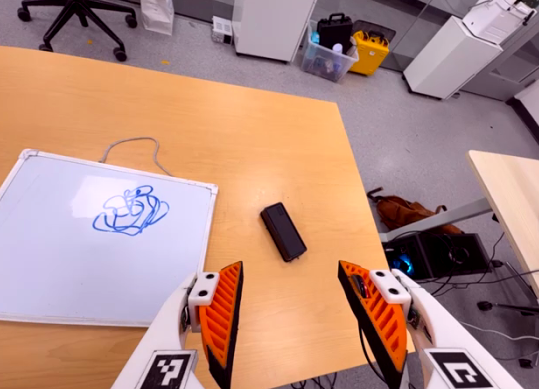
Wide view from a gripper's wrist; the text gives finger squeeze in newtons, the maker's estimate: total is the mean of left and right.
{"total": 0.0}